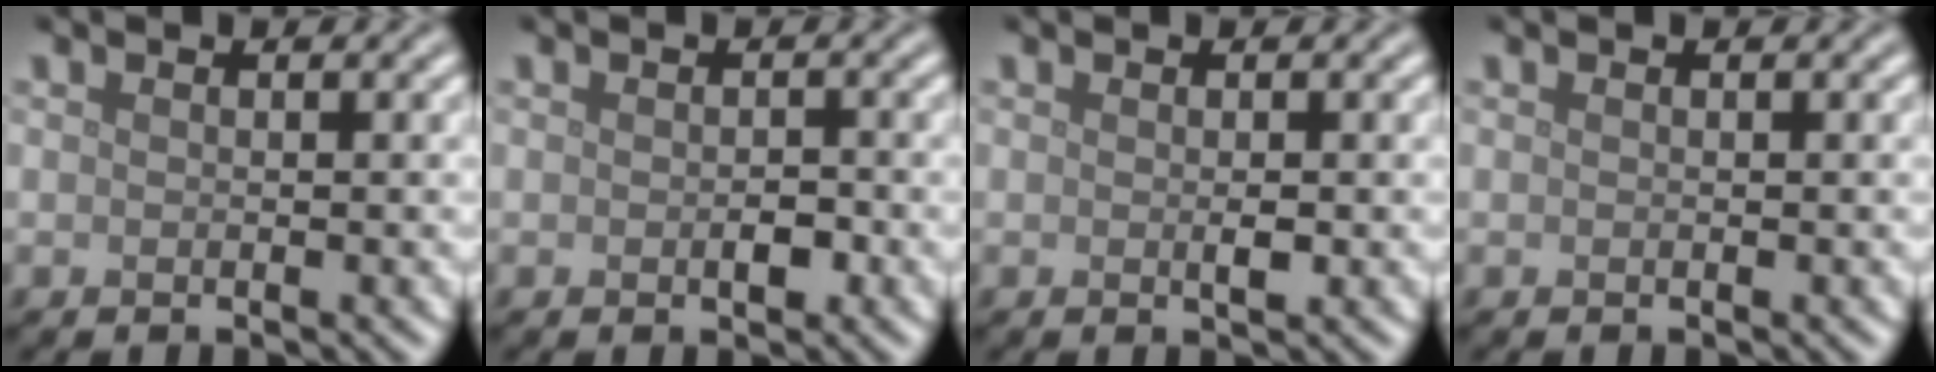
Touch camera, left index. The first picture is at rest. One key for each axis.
{"total": 1.3, "fx": -0.3, "fy": 0.7, "fz": 1.1, "tx": -0.016, "ty": -0.001, "tz": -0.003}
{"total": 0.9, "fx": -0.1, "fy": 0.3, "fz": 0.8, "tx": -0.016, "ty": -0.003, "tz": 0.000}
{"total": 0.0}